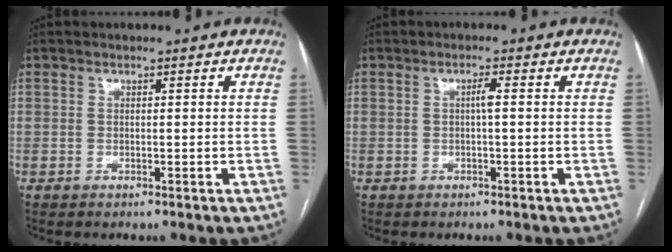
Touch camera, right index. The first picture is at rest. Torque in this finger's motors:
{"motor_torque": [0.28, 0.04, 0.10, 0.03]}